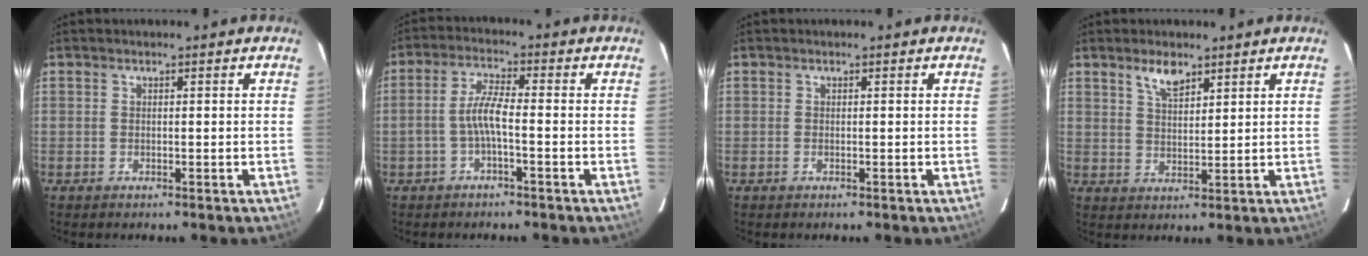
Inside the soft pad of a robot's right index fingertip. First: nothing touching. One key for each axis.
{"total": 4.4, "fx": -1.7, "fy": 0.6, "fz": 4.1, "tx": -0.090, "ty": 0.011, "tz": -0.032}
{"total": 0.0}
{"total": 4.6, "fx": 3.2, "fy": 1.8, "fz": 2.7, "tx": -0.044, "ty": 0.001, "tz": 0.060}